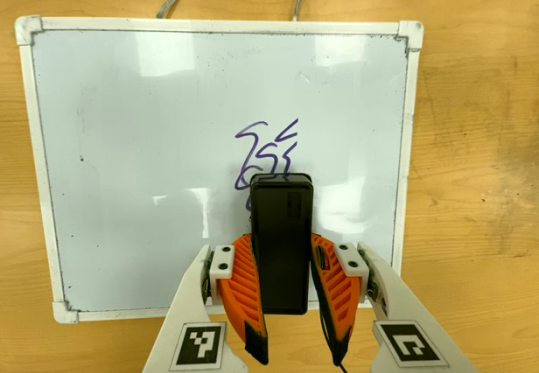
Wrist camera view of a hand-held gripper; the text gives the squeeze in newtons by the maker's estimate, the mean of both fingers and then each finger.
{"total": 9.4, "left": 6.4, "right": 12.5}